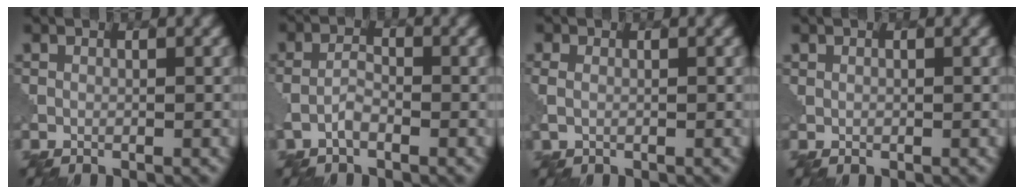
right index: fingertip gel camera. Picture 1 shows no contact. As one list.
[{"total": 1.8, "force": [-0.9, 0.8, 1.4], "torque": [-0.031, 0.005, -0.024]}, {"total": 1.5, "force": [0.1, 1.1, 1.0], "torque": [-0.024, -0.001, 0.004]}, {"total": 0.6, "force": [0.2, 0.6, 0.2], "torque": [0.001, -0.001, 0.006]}]